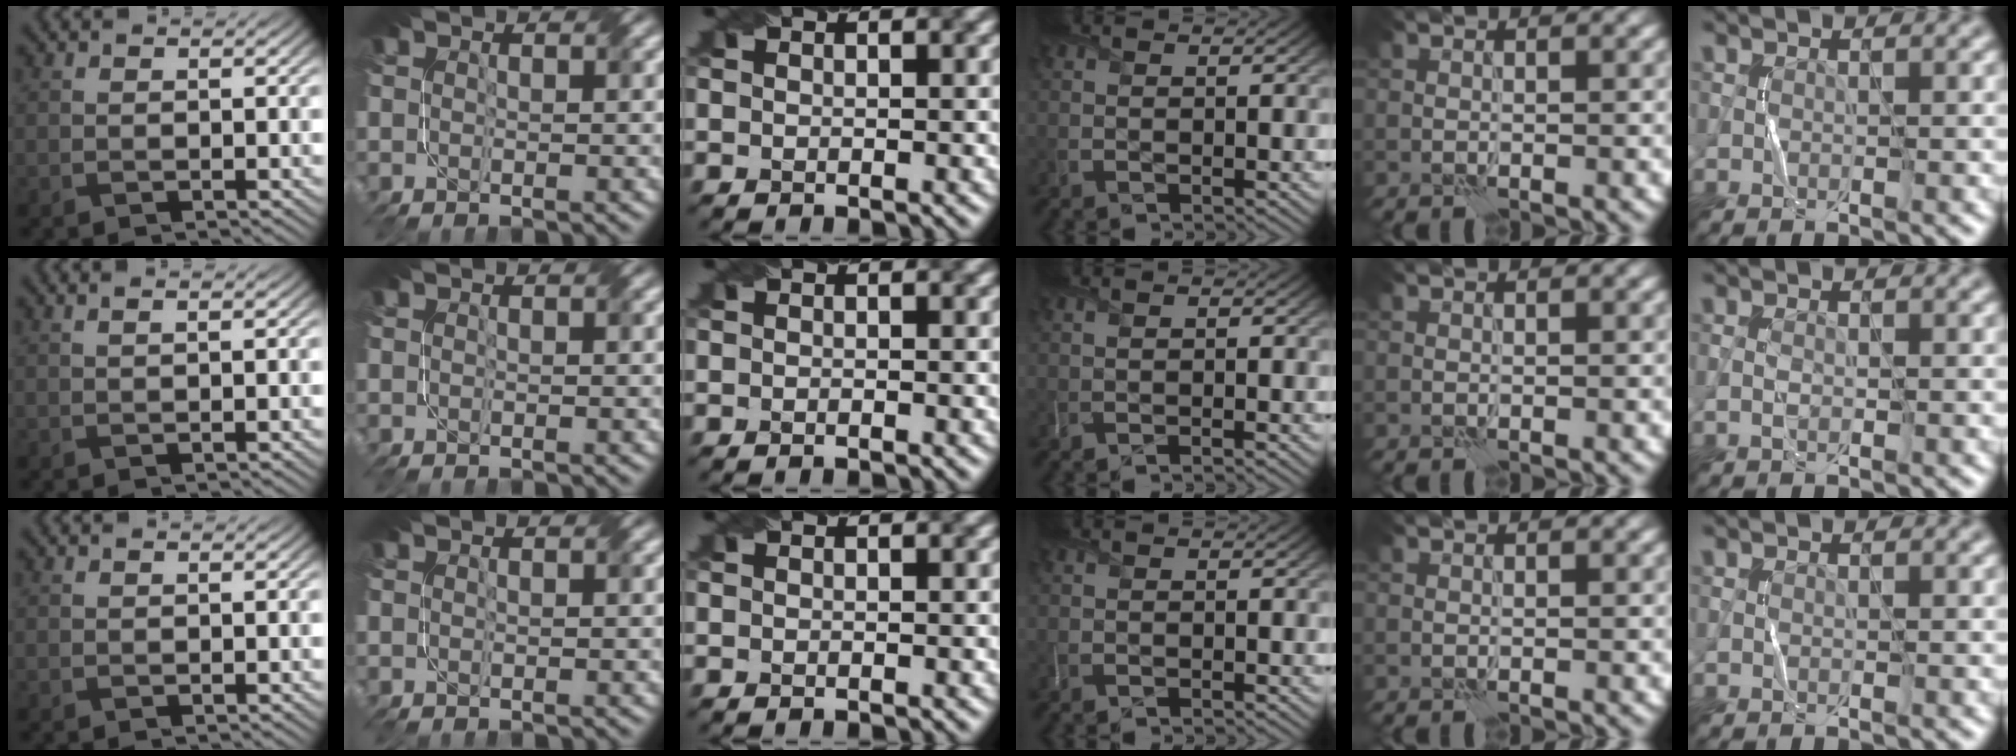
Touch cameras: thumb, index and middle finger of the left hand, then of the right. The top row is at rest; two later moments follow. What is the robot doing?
{"motion": "fold", "object": "netting"}